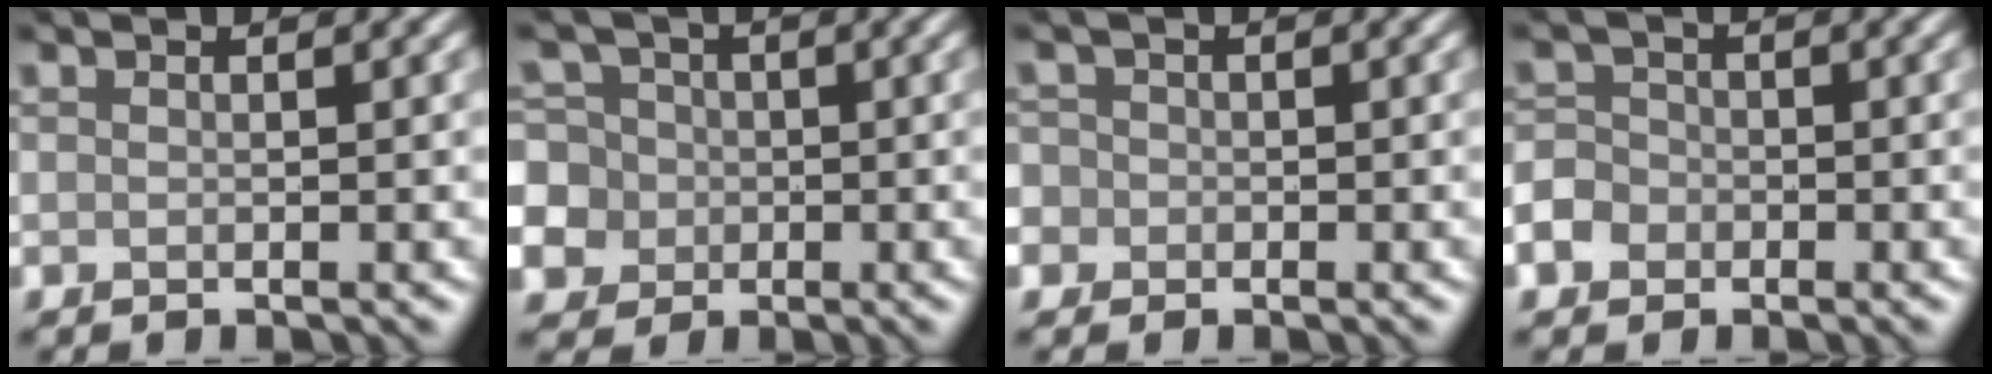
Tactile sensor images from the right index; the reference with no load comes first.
{"total": 11.5, "force": [-2.7, 10.6, 3.6], "torque": [-0.095, 0.004, -0.072]}
{"total": 4.0, "force": [-1.2, 3.6, 1.1], "torque": [-0.017, 0.012, -0.047]}
{"total": 3.2, "force": [-1.5, 2.6, 1.0], "torque": [-0.010, -0.001, -0.031]}